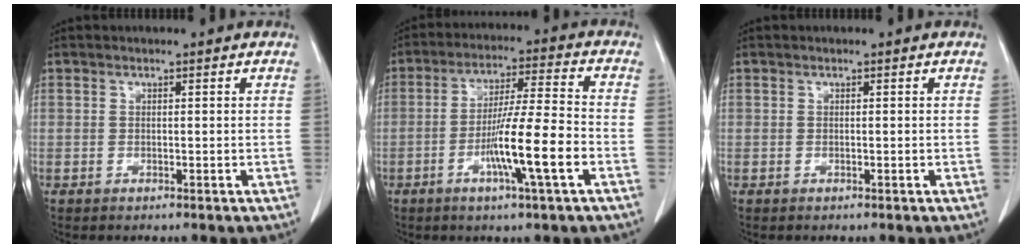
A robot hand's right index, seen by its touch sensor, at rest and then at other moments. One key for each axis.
{"total": 11.3, "fx": -3.9, "fy": -0.4, "fz": 10.6, "tx": -0.189, "ty": -0.005, "tz": -0.071}
{"total": 0.0}